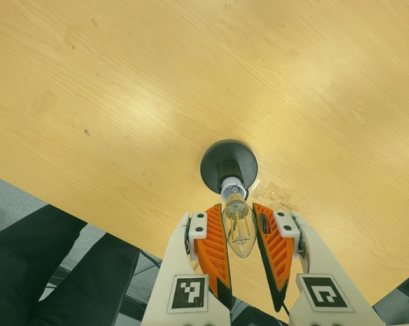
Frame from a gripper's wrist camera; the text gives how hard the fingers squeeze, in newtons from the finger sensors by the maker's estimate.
{"total": 10.6, "left": 9.9, "right": 11.2}